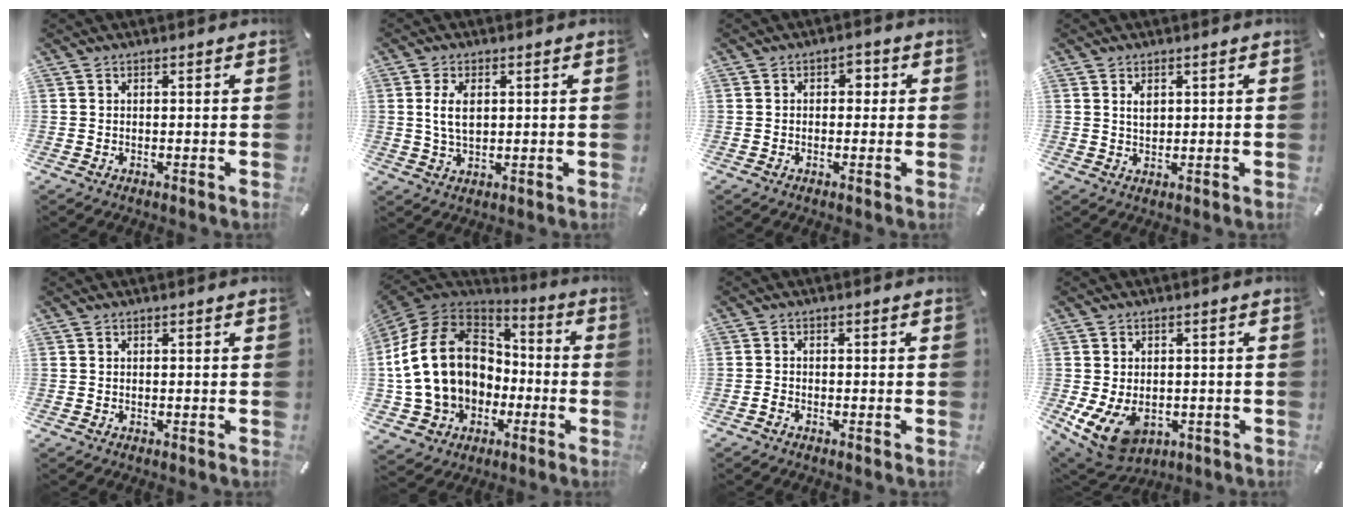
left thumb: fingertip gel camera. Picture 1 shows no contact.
{"total": 5.6, "force": [1.2, 3.1, 4.6], "torque": [-0.102, -0.001, 0.013]}
{"total": 2.5, "force": [-0.2, 1.9, 1.6], "torque": [-0.018, 0.006, -0.012]}
{"total": 2.5, "force": [1.0, 1.6, 1.7], "torque": [-0.029, -0.001, 0.016]}
{"total": 0.0}
{"total": 21.3, "force": [0.0, 17.1, 12.6], "torque": [-0.267, 0.019, 0.007]}
{"total": 1.5, "force": [-1.0, 0.8, 0.8], "torque": [-0.014, 0.003, -0.019]}
{"total": 9.7, "force": [-3.0, 7.0, 6.1], "torque": [-0.125, 0.004, -0.051]}